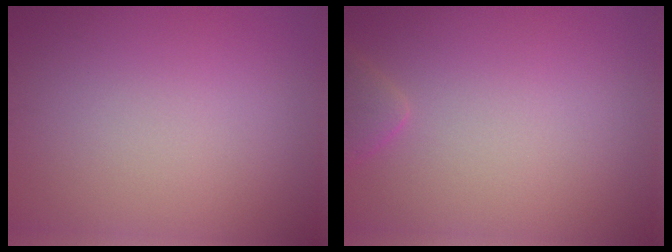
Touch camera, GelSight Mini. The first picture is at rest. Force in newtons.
{"total": 1.5, "press": 1.5, "slide": 0.1}